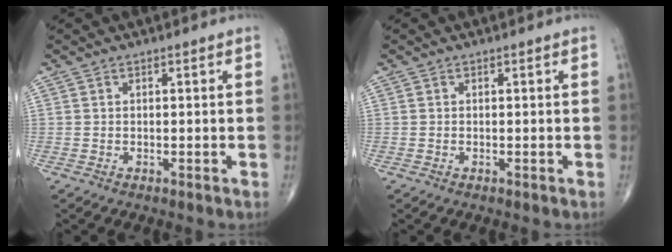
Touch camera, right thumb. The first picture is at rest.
{"total": 0.0}